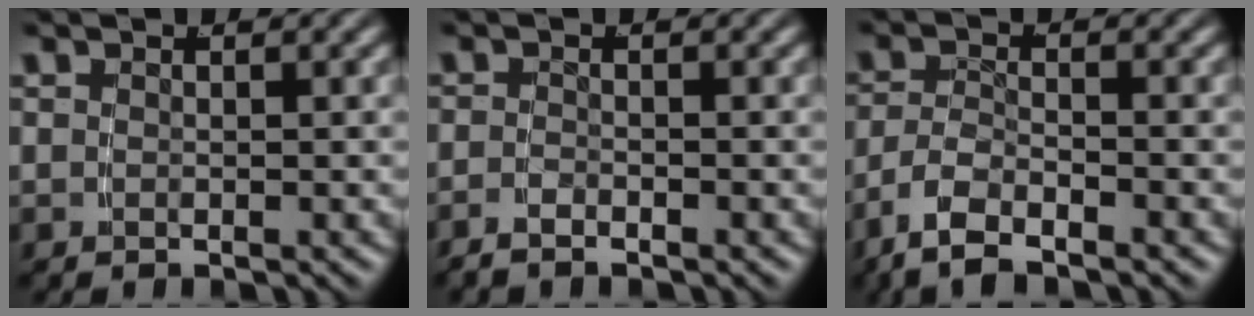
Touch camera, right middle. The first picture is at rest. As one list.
[{"total": 1.5, "force": [-1.4, 0.3, 0.4], "torque": [-0.015, -0.006, -0.025]}, {"total": 4.7, "force": [-2.8, 2.6, 2.7], "torque": [-0.071, -0.019, -0.041]}]